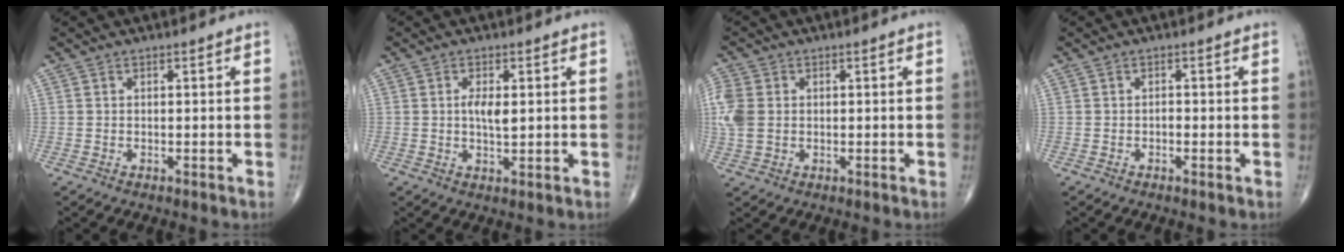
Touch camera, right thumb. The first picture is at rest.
{"total": 3.7, "force": [0.6, 1.4, 3.3], "torque": [-0.060, -0.005, 0.011]}
{"total": 6.4, "force": [0.4, 4.7, 4.3], "torque": [-0.117, 0.007, 0.012]}
{"total": 0.9, "force": [-0.3, 0.4, 0.7], "torque": [-0.008, 0.001, -0.006]}